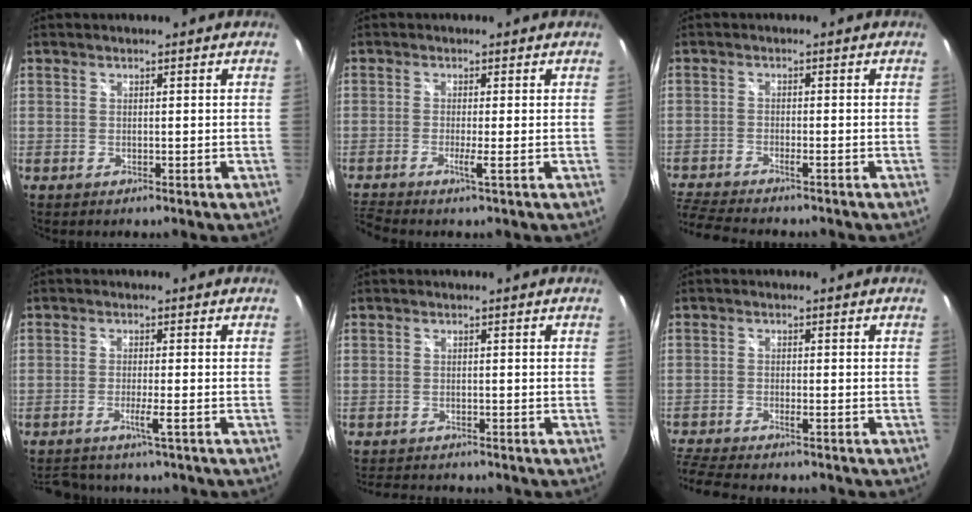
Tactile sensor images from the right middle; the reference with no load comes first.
{"total": 4.2, "force": [-2.6, -1.2, 3.1], "torque": [-0.077, -0.016, -0.056]}
{"total": 8.7, "force": [-7.8, 1.0, 3.8], "torque": [-0.109, -0.019, -0.139]}
{"total": 5.3, "force": [-4.3, 0.5, 3.0], "torque": [-0.064, -0.007, -0.072]}
{"total": 4.7, "force": [-4.4, 1.1, 1.2], "torque": [-0.034, -0.011, -0.070]}
{"total": 8.8, "force": [-7.8, 1.3, 3.9], "torque": [-0.111, -0.020, -0.139]}